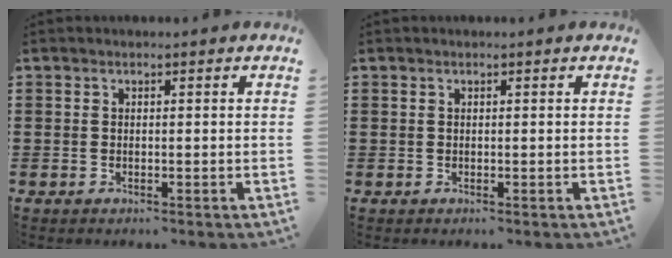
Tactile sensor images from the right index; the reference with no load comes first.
{"total": 0.0}